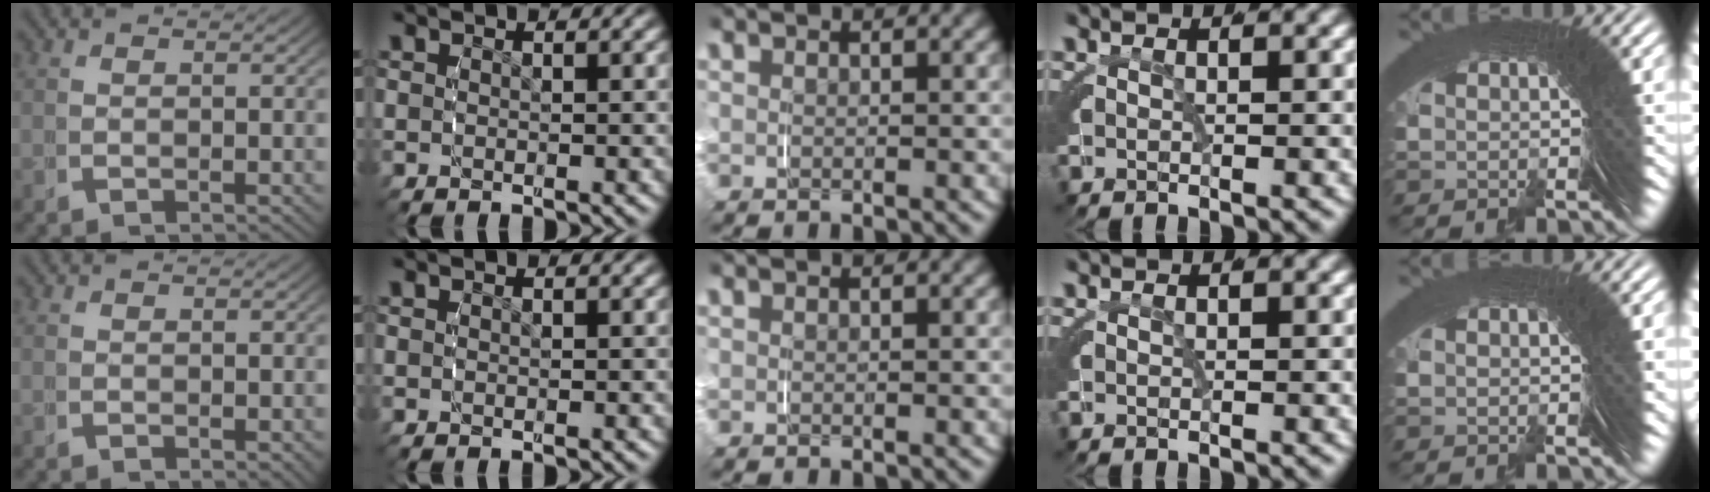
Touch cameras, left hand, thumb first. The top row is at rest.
{"thumb": {"total": 0.6, "force": [0.1, 0.4, 0.5], "torque": [-0.007, -0.006, 0.005]}}